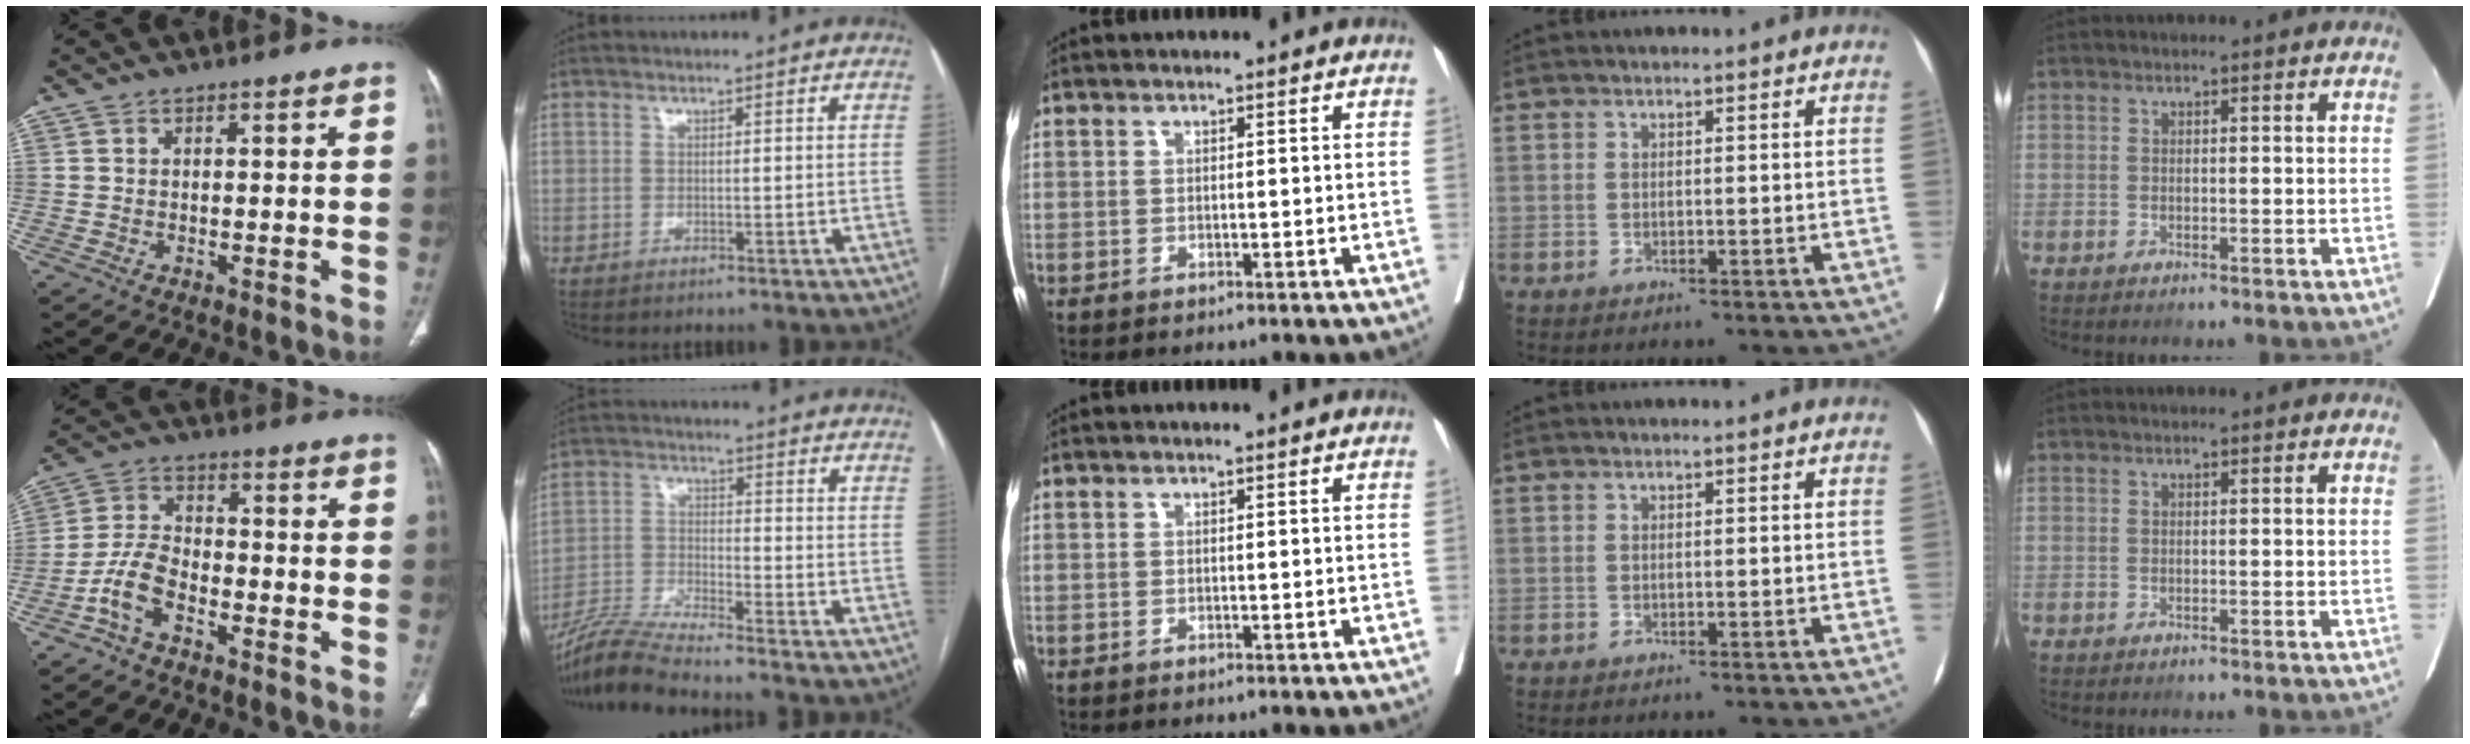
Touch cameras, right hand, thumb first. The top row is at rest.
{"thumb": {"total": 7.0, "force": [-3.9, 3.6, 4.5], "torque": [-0.091, 0.032, -0.085]}, "index": {"total": 8.4, "force": [-7.7, -1.2, 3.0], "torque": [-0.068, -0.019, -0.151]}}